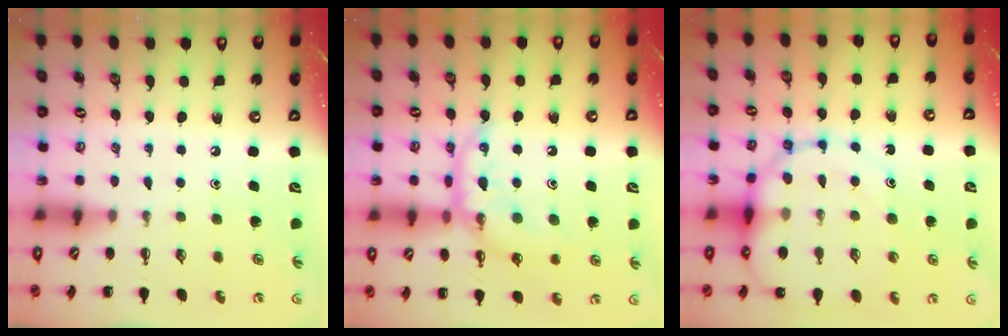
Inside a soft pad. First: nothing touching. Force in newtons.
{"total": 14.8, "press": 14.7, "slide": 1.3}
{"total": 14.1, "press": 13.7, "slide": 3.4}